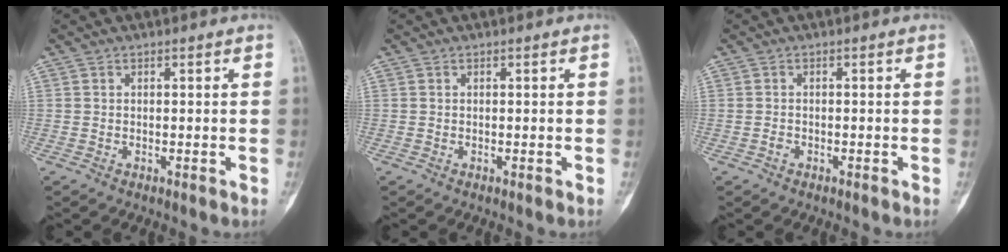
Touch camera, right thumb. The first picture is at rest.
{"total": 0.0}
{"total": 0.8, "force": [-0.5, 0.6, 0.3], "torque": [-0.004, 0.004, -0.011]}